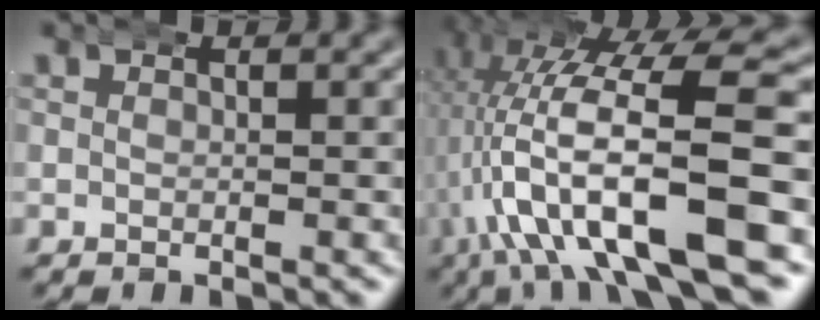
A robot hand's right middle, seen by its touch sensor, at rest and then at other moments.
{"total": 13.3, "force": [-1.0, 5.5, 12.1], "torque": [-0.210, -0.009, -0.002]}